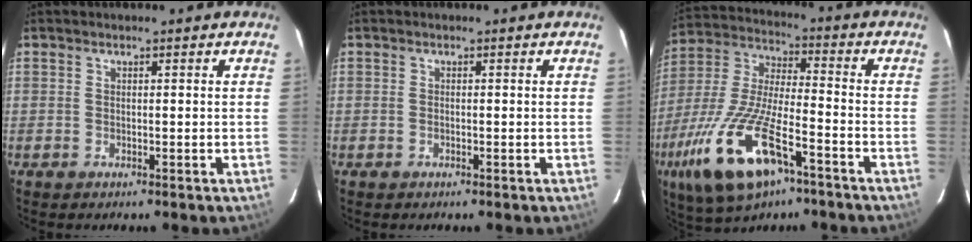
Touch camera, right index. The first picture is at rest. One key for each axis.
{"total": 0.0}
{"total": 20.9, "fx": -10.8, "fy": 7.2, "fz": 16.4, "tx": -0.350, "ty": -0.043, "tz": -0.199}